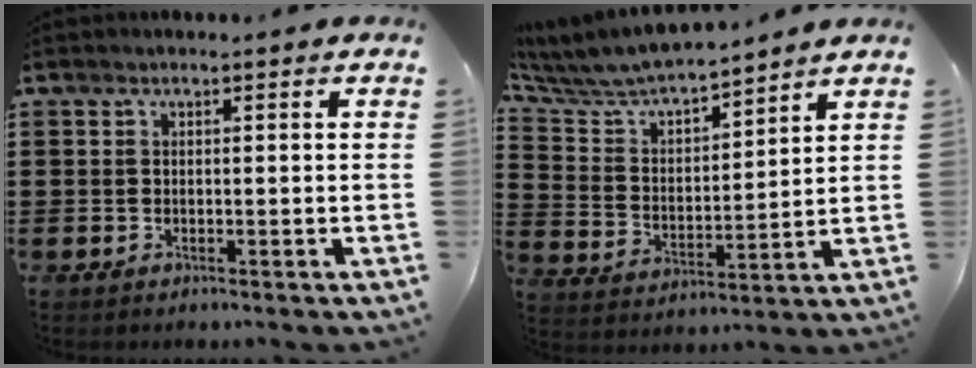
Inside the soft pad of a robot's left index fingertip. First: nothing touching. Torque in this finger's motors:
{"motor_torque": [1.22, 0.92, 0.26, 0.11]}